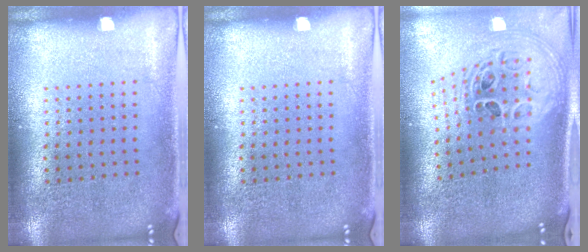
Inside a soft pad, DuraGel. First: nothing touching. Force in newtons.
{"total": 0.0}
{"total": 2.3, "press": 1.7, "slide": 1.6}